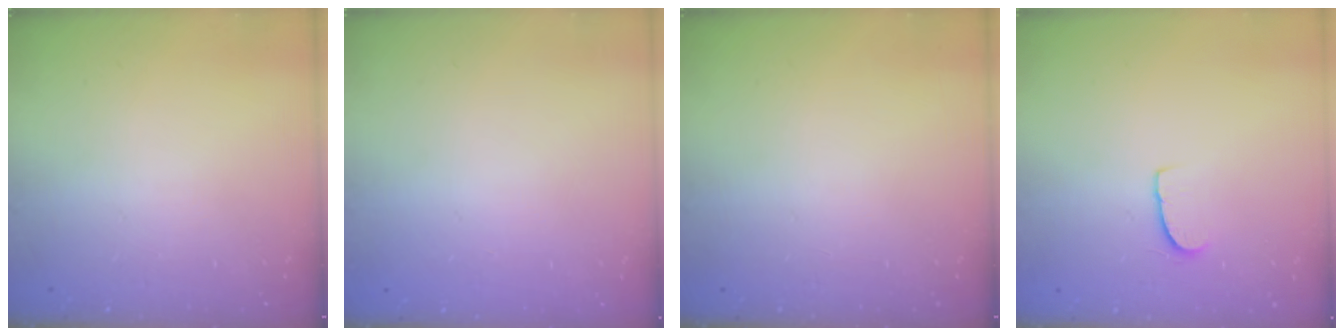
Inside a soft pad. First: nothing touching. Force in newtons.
{"total": 0.0}
{"total": 0.0}
{"total": 5.7, "press": 5.6, "slide": 0.5}